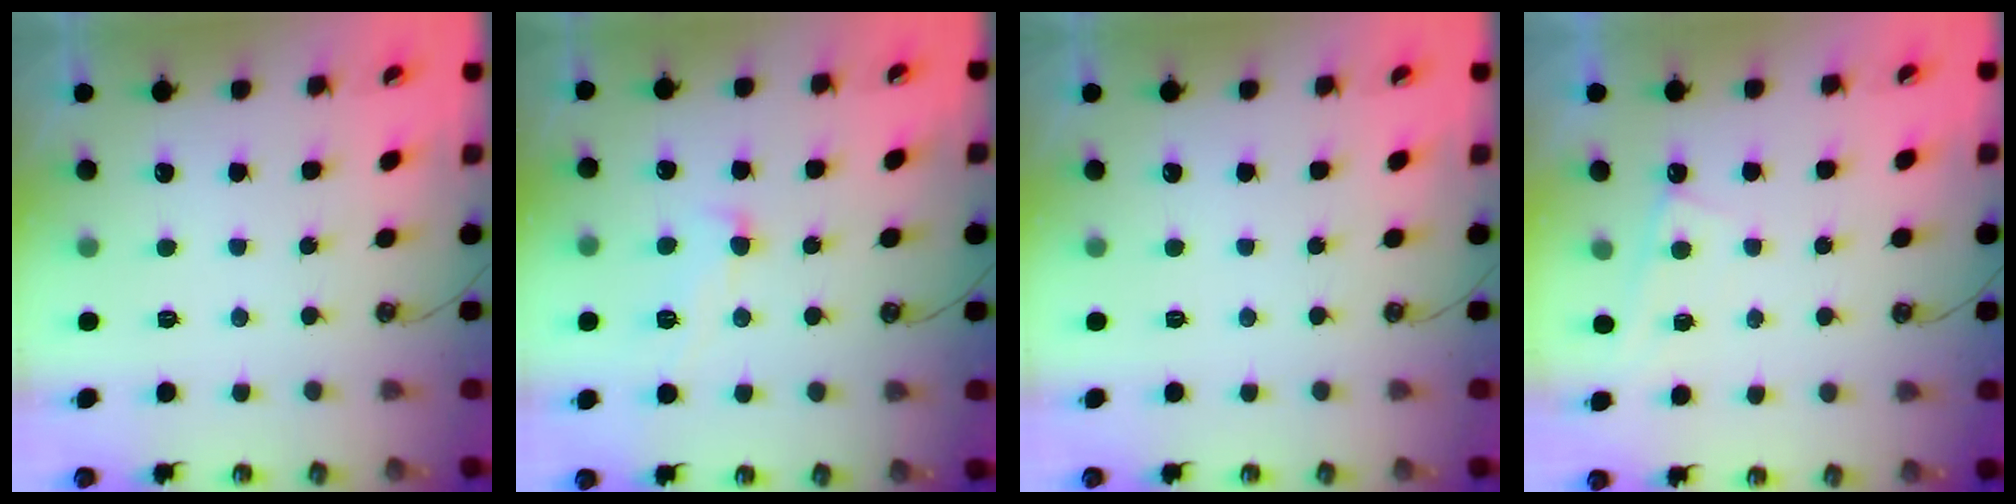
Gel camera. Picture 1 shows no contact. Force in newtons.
{"total": 0.9, "press": 0.2, "slide": 0.9}
{"total": 0.0}
{"total": 1.8, "press": 1.8, "slide": 0.3}